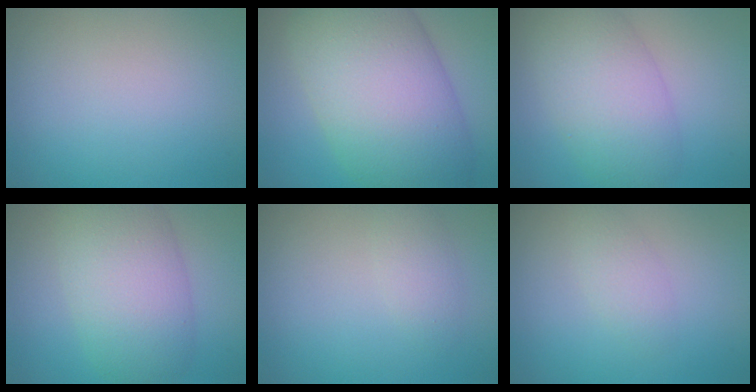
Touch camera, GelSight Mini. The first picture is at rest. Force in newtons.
{"total": 13.9, "press": 13.9, "slide": 0.5}
{"total": 6.4, "press": 6.4, "slide": 0.3}
{"total": 8.1, "press": 8.1, "slide": 0.3}
{"total": 1.9, "press": 1.9, "slide": 0.1}
{"total": 1.7, "press": 1.7, "slide": 0.1}